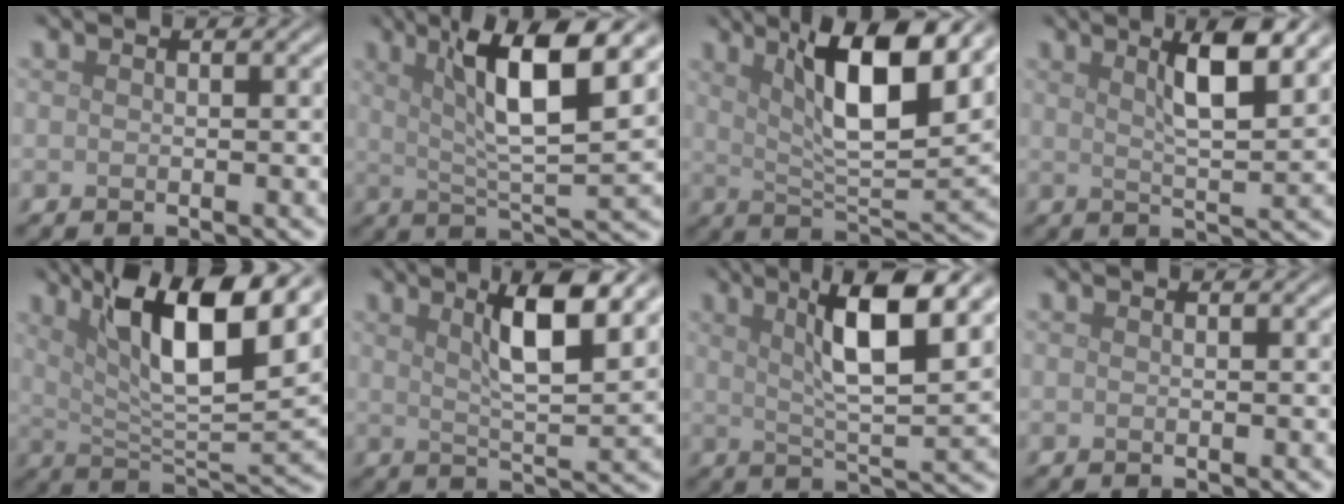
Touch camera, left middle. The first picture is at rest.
{"total": 9.4, "force": [3.8, 2.1, 8.4], "torque": [-0.128, 0.005, 0.064]}
{"total": 10.2, "force": [4.5, 2.8, 8.7], "torque": [-0.138, -0.001, 0.075]}
{"total": 5.7, "force": [2.9, 1.3, 4.7], "torque": [-0.069, 0.003, 0.045]}
{"total": 11.8, "force": [5.8, 3.5, 9.7], "torque": [-0.161, 0.001, 0.100]}
{"total": 7.2, "force": [3.4, 1.6, 6.1], "torque": [-0.088, 0.004, 0.056]}
{"total": 8.7, "force": [3.7, 1.9, 7.7], "torque": [-0.113, 0.009, 0.060]}
{"total": 0.0}